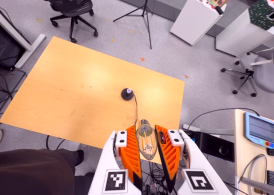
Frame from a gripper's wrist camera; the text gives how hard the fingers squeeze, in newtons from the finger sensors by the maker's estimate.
{"total": 14.3, "left": 15.7, "right": 12.8}